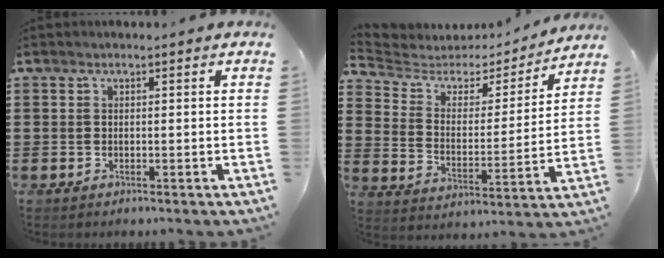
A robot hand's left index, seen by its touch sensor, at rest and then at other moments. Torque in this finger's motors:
{"motor_torque": [2.14, 0.00, 0.13, 0.01]}